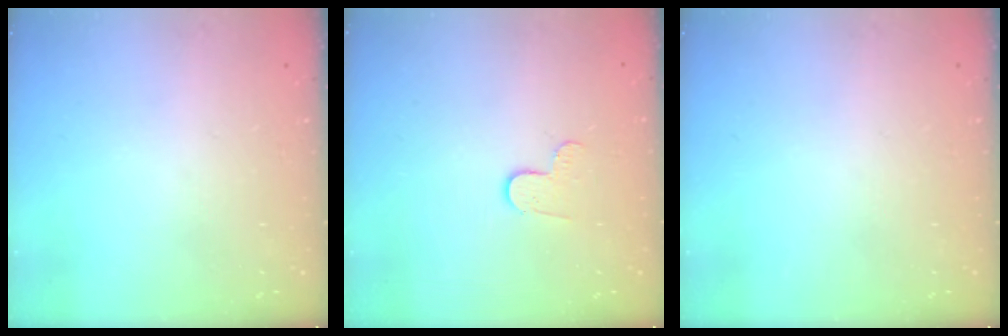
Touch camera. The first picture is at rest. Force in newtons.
{"total": 5.5, "press": 5.5, "slide": 0.5}
{"total": 0.0}